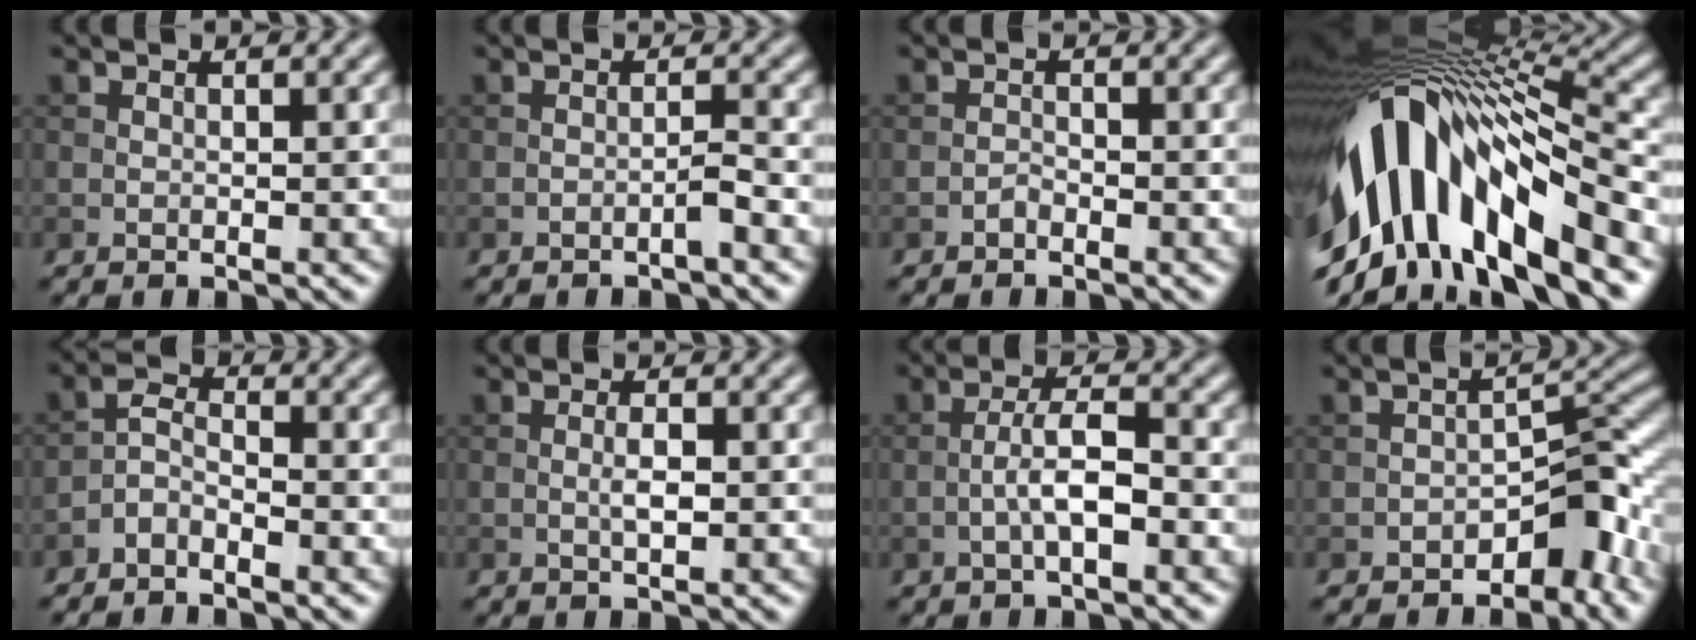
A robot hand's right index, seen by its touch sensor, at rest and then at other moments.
{"total": 1.1, "force": [-0.7, -0.1, 0.8], "torque": [-0.013, 0.007, -0.015]}
{"total": 0.7, "force": [-0.6, 0.3, 0.3], "torque": [-0.004, 0.002, -0.013]}
{"total": 14.6, "force": [-4.3, 7.0, 12.1], "torque": [-0.223, 0.012, -0.068]}
{"total": 2.2, "force": [-1.7, 0.7, 1.1], "torque": [-0.022, 0.008, -0.042]}
{"total": 1.5, "force": [0.0, 0.3, 1.4], "torque": [-0.030, 0.000, 0.000]}
{"total": 3.6, "force": [-1.0, 0.9, 3.3], "torque": [-0.063, 0.010, -0.023]}
{"total": 5.2, "force": [-3.1, 2.5, 3.3], "torque": [-0.026, 0.012, -0.052]}